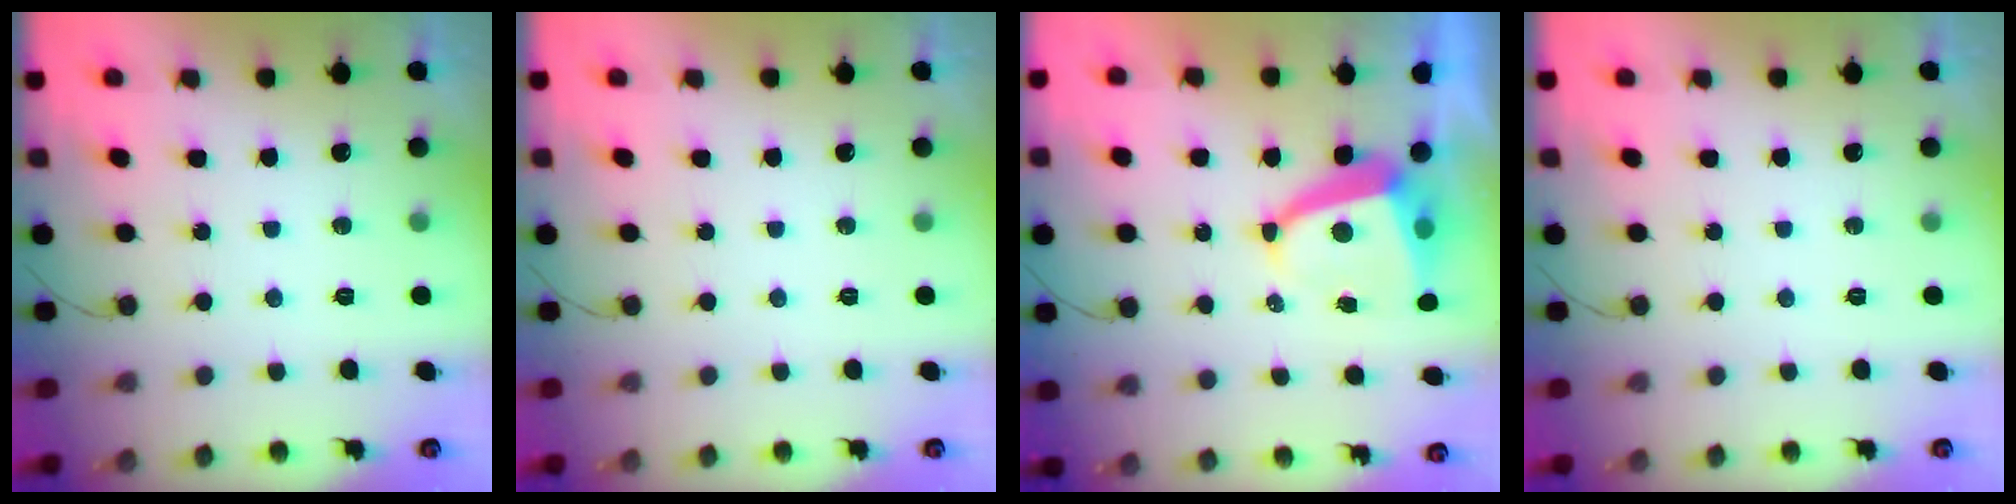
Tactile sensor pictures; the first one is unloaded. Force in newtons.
{"total": 0.0}
{"total": 6.7, "press": 6.7, "slide": 0.9}
{"total": 0.0}